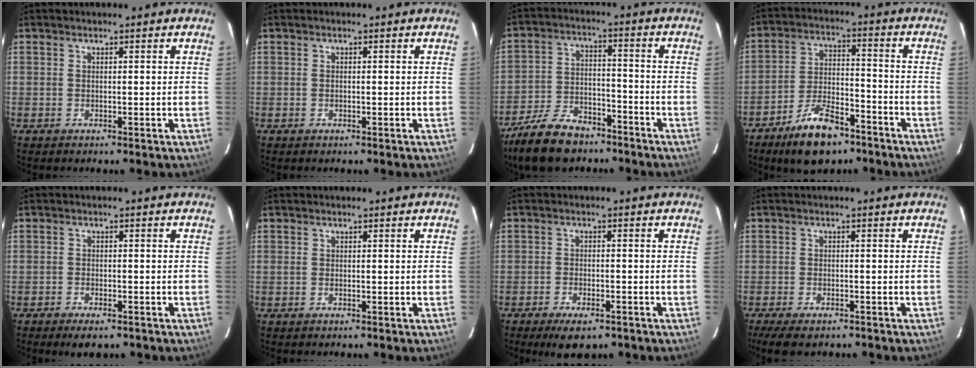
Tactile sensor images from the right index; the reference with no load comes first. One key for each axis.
{"total": 0.0}
{"total": 14.8, "fx": -11.4, "fy": 6.8, "fz": 6.7, "tx": -0.159, "ty": -0.003, "tz": -0.193}
{"total": 12.3, "fx": -8.8, "fy": 5.0, "fz": 7.0, "tx": -0.144, "ty": 0.004, "tz": -0.146}
{"total": 4.2, "fx": -3.2, "fy": 1.6, "fz": 2.3, "tx": -0.054, "ty": -0.009, "tz": -0.050}
{"total": 0.0}
{"total": 6.5, "fx": -4.6, "fy": 2.6, "fz": 3.7, "tx": -0.084, "ty": -0.011, "tz": -0.069}
{"total": 7.3, "fx": -5.7, "fy": 2.5, "fz": 3.8, "tx": -0.094, "ty": -0.028, "tz": -0.096}